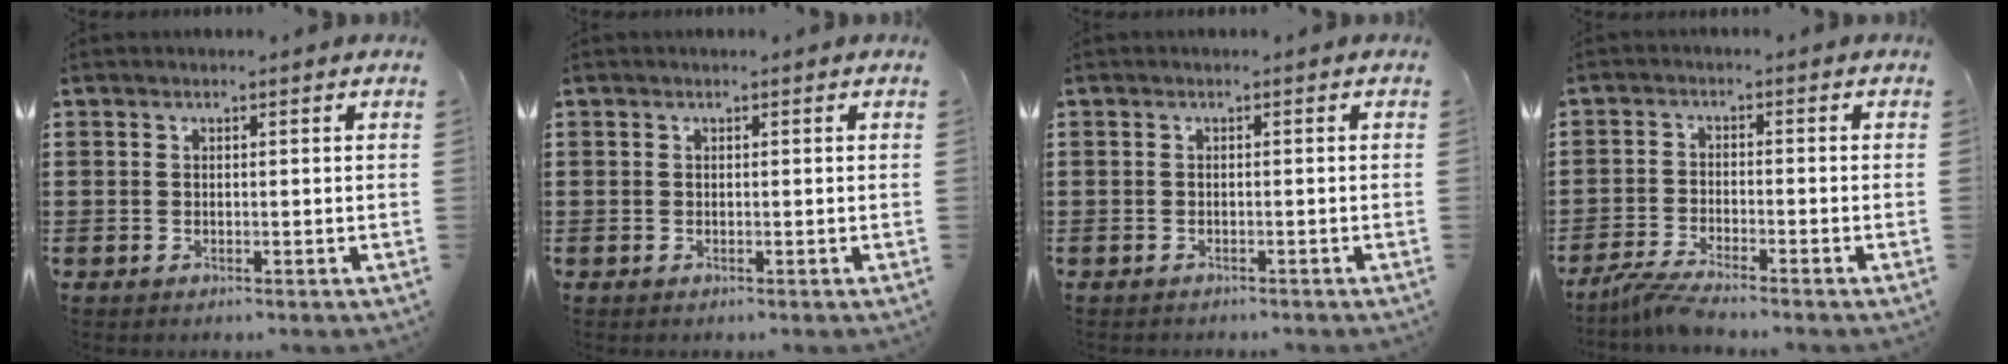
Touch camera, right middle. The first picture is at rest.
{"total": 0.0}
{"total": 0.6, "force": [-0.5, 0.1, 0.0], "torque": [0.000, 0.001, -0.012]}
{"total": 3.6, "force": [-3.2, -0.1, 1.5], "torque": [-0.048, -0.012, -0.069]}